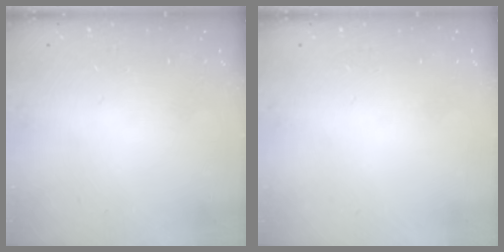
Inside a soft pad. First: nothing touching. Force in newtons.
{"total": 0.0}